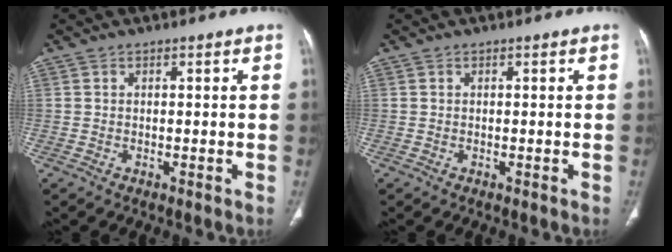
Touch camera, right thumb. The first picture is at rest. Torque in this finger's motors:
{"motor_torque": [0.00, 0.00, 0.00, 0.00, 0.00]}